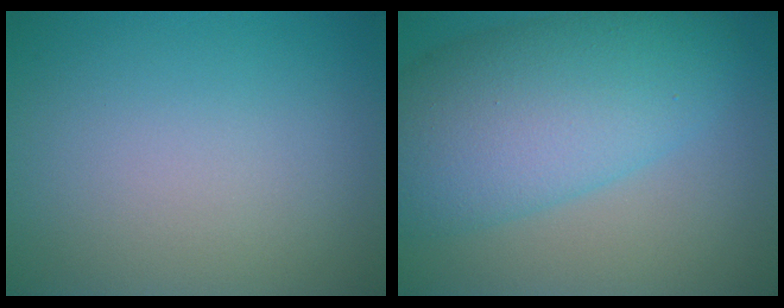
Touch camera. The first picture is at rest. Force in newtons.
{"total": 9.9, "press": 9.9, "slide": 0.2}